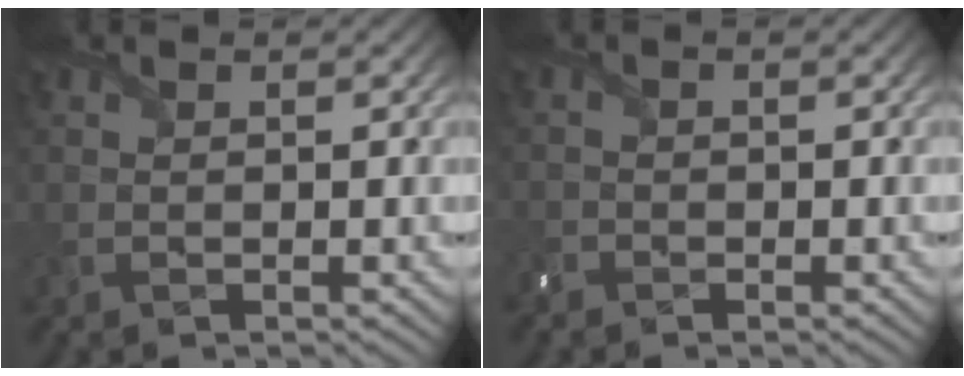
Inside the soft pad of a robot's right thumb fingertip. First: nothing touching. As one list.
[{"total": 1.9, "force": [-1.6, 1.0, 0.3], "torque": [-0.013, -0.006, -0.039]}]